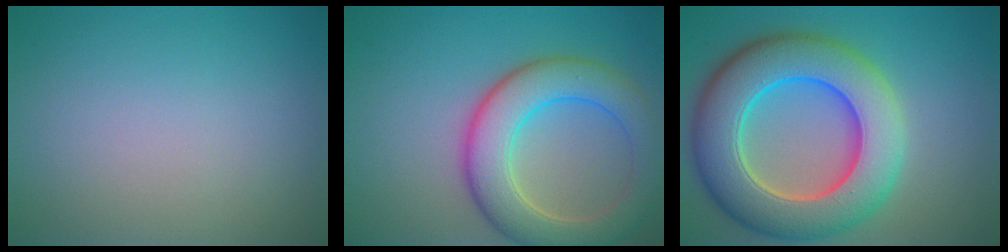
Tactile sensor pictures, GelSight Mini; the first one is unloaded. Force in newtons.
{"total": 7.5, "press": 7.5, "slide": 0.4}
{"total": 11.4, "press": 11.4, "slide": 0.6}